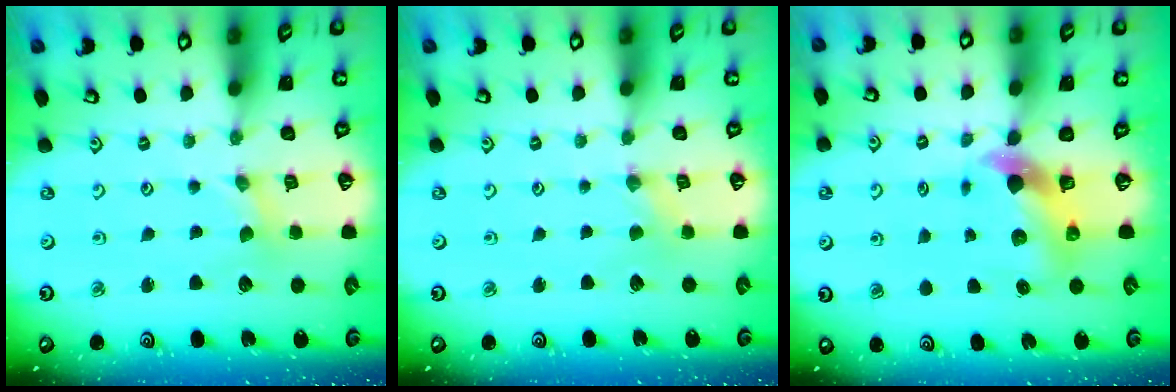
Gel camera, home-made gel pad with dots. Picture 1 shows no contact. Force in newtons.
{"total": 0.9, "press": 0.9, "slide": 0.2}
{"total": 6.4, "press": 6.3, "slide": 1.2}